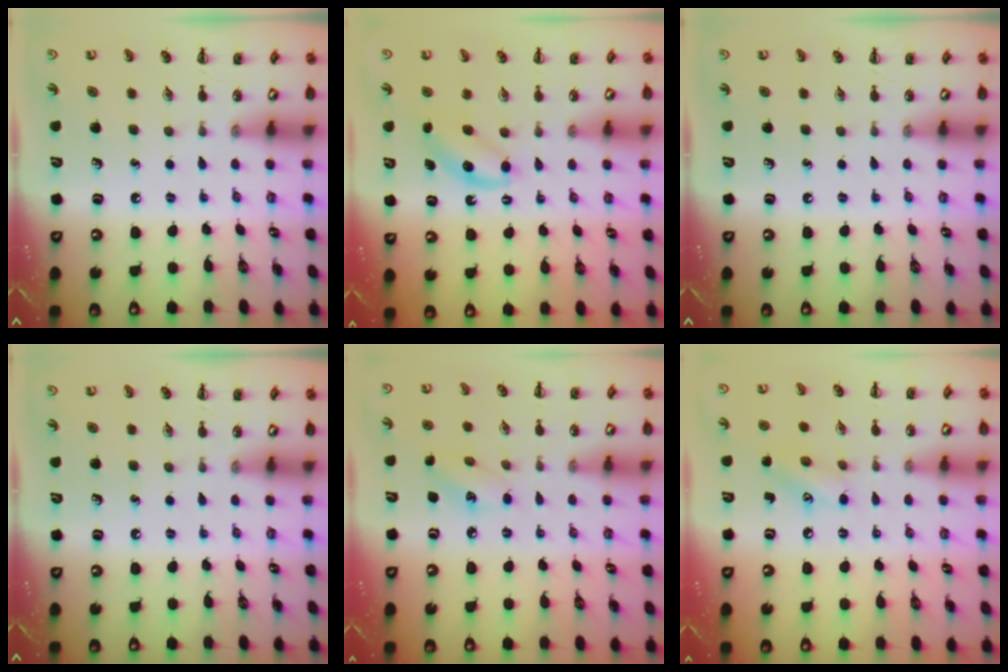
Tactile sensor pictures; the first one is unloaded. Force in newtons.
{"total": 5.0, "press": 4.8, "slide": 1.4}
{"total": 0.0}
{"total": 0.0}
{"total": 5.5, "press": 5.4, "slide": 1.2}
{"total": 8.3, "press": 8.3, "slide": 1.0}